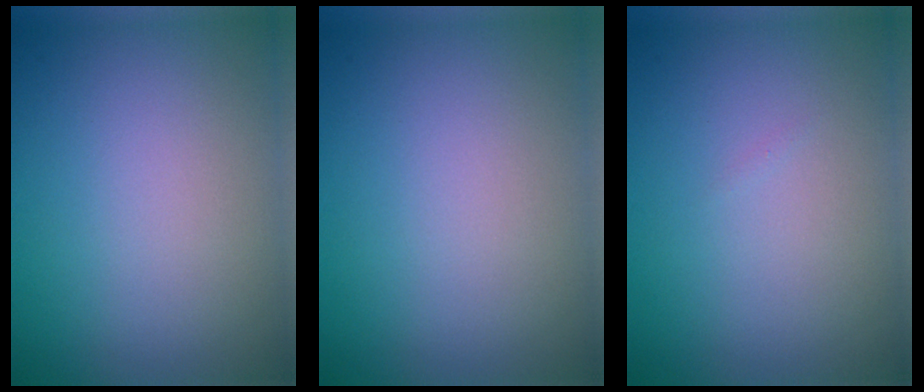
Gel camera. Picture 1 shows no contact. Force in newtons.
{"total": 0.0}
{"total": 0.0}